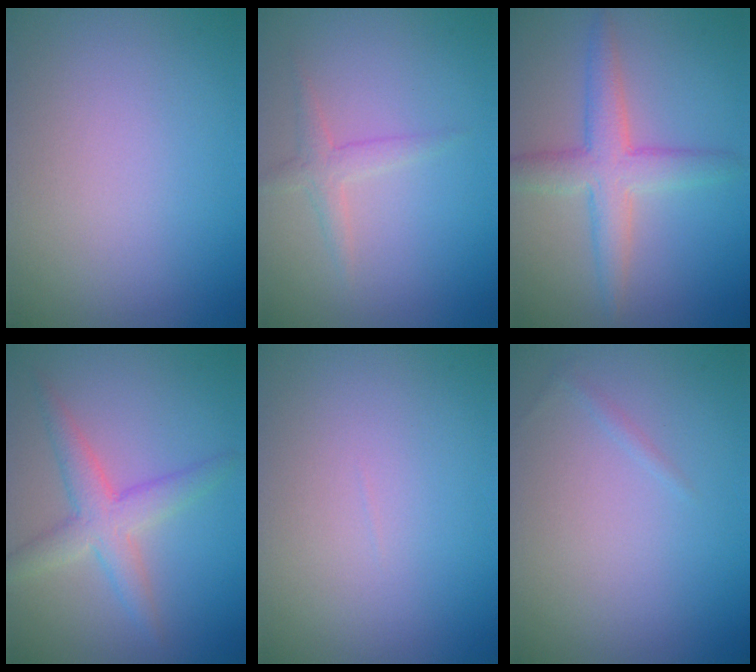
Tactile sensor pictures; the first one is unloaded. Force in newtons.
{"total": 1.7, "press": 1.7, "slide": 0.1}
{"total": 4.5, "press": 4.5, "slide": 0.2}
{"total": 3.8, "press": 3.8, "slide": 0.1}
{"total": 0.0}
{"total": 0.5, "press": 0.5, "slide": 0.0}